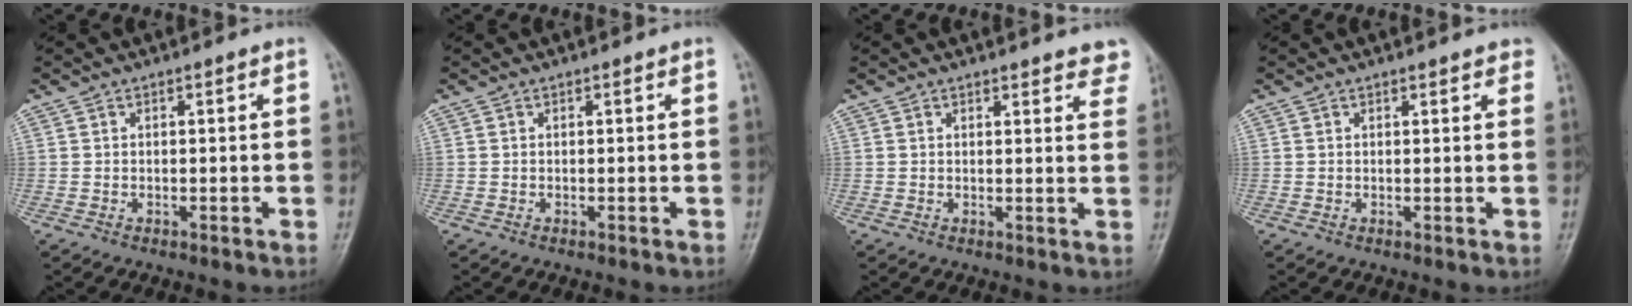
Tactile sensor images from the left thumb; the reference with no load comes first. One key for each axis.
{"total": 0.0}
{"total": 6.1, "fx": 5.4, "fy": 1.9, "fz": 2.3, "tx": 0.007, "ty": -0.021, "tz": 0.047}
{"total": 2.0, "fx": 1.6, "fy": 0.8, "fz": 1.0, "tx": 0.004, "ty": 0.001, "tz": 0.014}